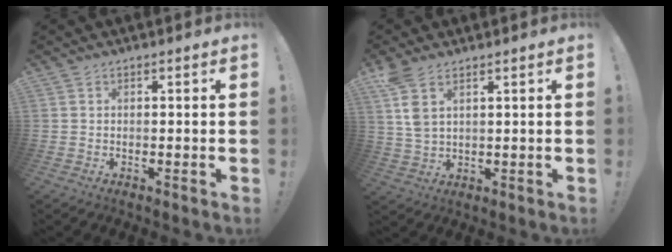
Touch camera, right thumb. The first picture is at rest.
{"total": 6.7, "force": [3.3, 3.3, 4.7], "torque": [-0.094, -0.010, 0.064]}